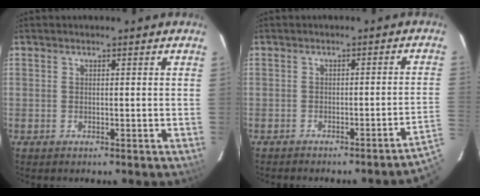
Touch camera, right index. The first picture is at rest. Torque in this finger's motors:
{"motor_torque": [-0.60, -0.86, -0.07, 0.00]}